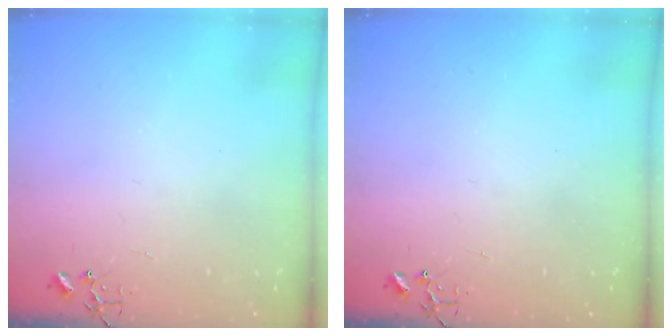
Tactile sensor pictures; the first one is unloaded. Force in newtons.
{"total": 0.0}